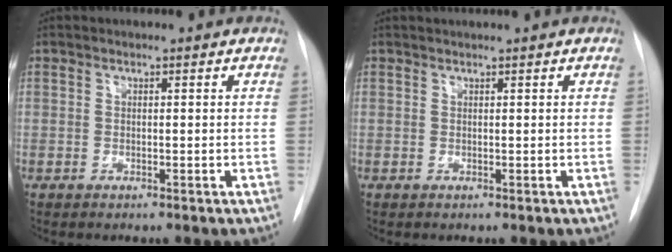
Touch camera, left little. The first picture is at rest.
{"total": 1.0, "force": [0.9, -0.2, 0.4], "torque": [-0.006, 0.012, 0.022]}